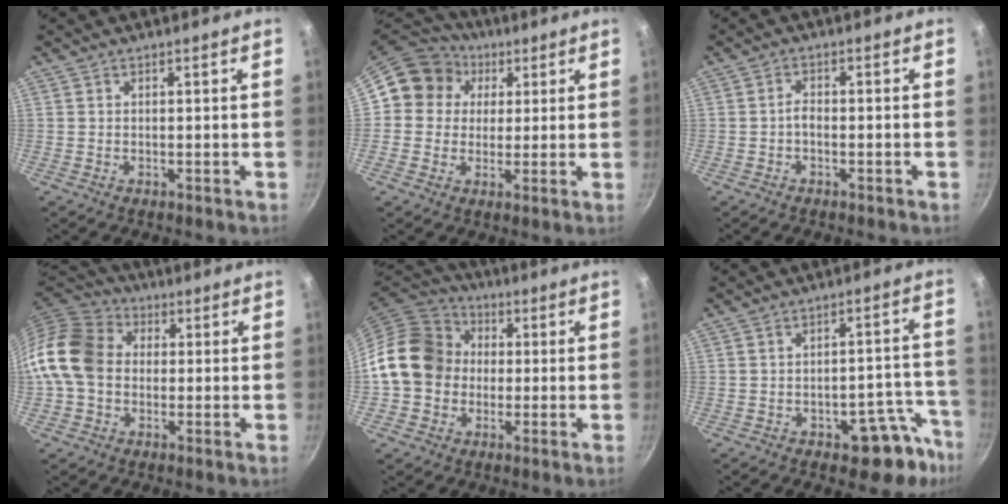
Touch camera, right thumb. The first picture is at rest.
{"total": 11.2, "force": [3.0, 10.1, 3.6], "torque": [-0.032, 0.014, 0.032]}
{"total": 1.8, "force": [-1.0, 0.8, 1.2], "torque": [-0.026, 0.016, -0.021]}
{"total": 14.0, "force": [-0.2, 11.1, 8.5], "torque": [-0.141, 0.027, -0.021]}
{"total": 15.2, "force": [0.2, 13.1, 7.8], "torque": [-0.113, 0.036, -0.007]}
{"total": 10.5, "force": [-5.8, 5.7, 6.6], "torque": [-0.005, 0.060, -0.063]}